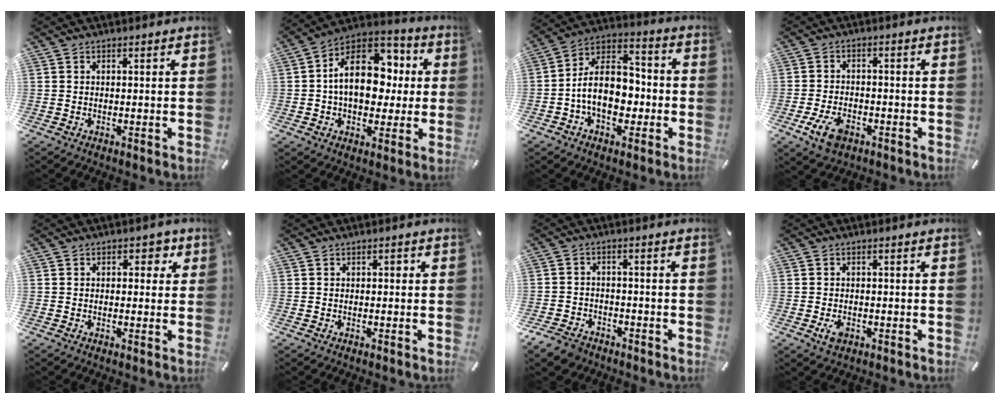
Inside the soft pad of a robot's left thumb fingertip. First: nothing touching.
{"total": 17.2, "force": [1.2, 12.4, 11.9], "torque": [-0.200, 0.002, 0.020]}
{"total": 13.3, "force": [-2.7, 9.7, 8.7], "torque": [-0.156, 0.013, -0.048]}
{"total": 6.9, "force": [-3.5, 4.1, 4.3], "torque": [-0.098, 0.011, -0.065]}
{"total": 3.6, "force": [0.7, 2.5, 2.4], "torque": [-0.023, 0.000, 0.002]}
{"total": 0.9, "force": [-0.2, 0.6, 0.6], "torque": [-0.014, 0.006, -0.006]}
{"total": 5.2, "force": [-4.1, 2.9, 1.3], "torque": [-0.037, 0.019, -0.082]}
{"total": 2.9, "force": [-1.2, 1.9, 1.9], "torque": [-0.049, 0.000, -0.023]}